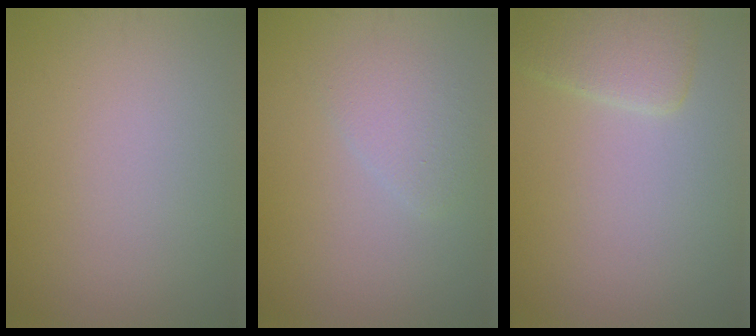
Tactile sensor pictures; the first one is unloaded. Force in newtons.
{"total": 1.9, "press": 1.9, "slide": 0.1}
{"total": 2.9, "press": 2.9, "slide": 0.3}